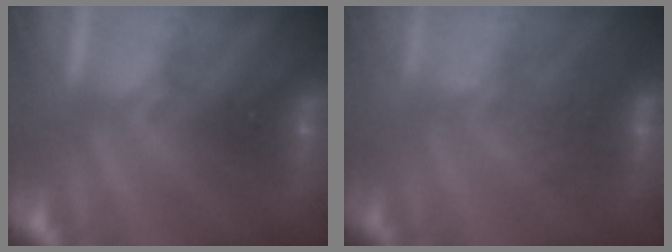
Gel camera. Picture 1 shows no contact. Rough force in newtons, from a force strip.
{"total": 2.7}